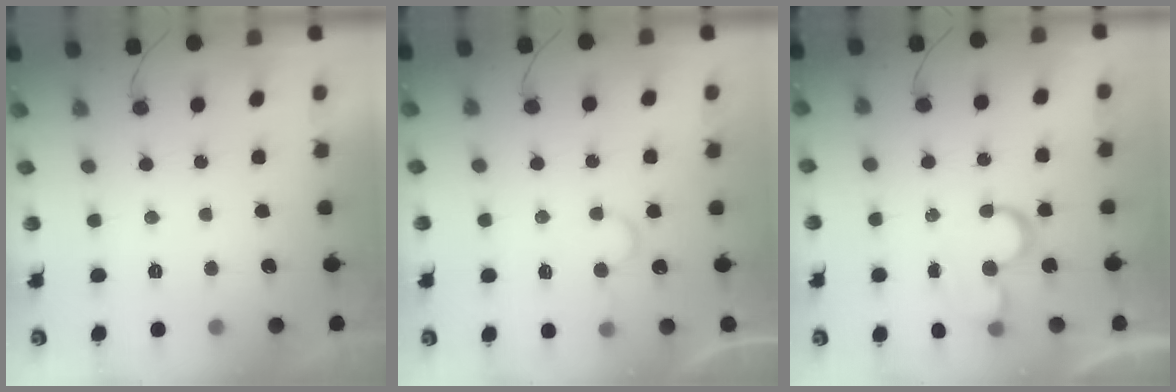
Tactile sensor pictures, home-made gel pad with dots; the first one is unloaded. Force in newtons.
{"total": 7.0, "press": 6.9, "slide": 0.6}
{"total": 6.8, "press": 6.8, "slide": 0.7}